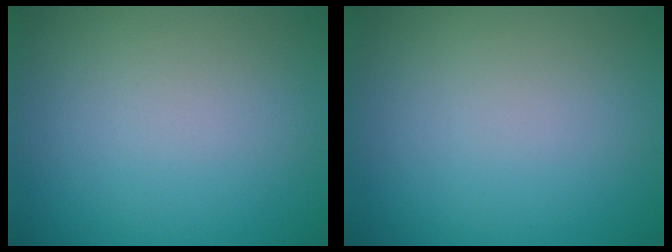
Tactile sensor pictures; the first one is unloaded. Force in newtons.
{"total": 0.0}